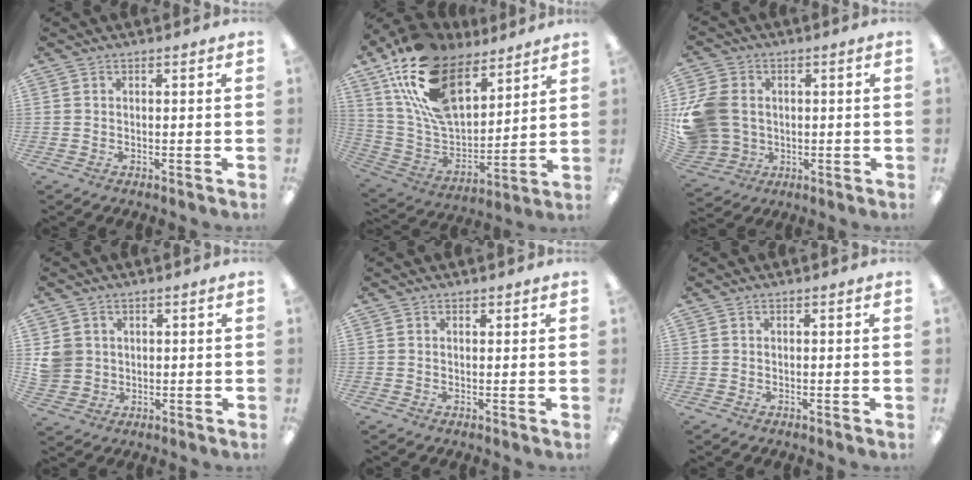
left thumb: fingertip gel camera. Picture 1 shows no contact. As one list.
[{"total": 22.4, "force": [13.6, 12.0, 13.2], "torque": [-0.264, -0.066, 0.252]}, {"total": 14.0, "force": [0.7, 11.9, 7.2], "torque": [-0.164, 0.016, 0.020]}, {"total": 5.4, "force": [1.3, 5.2, 0.9], "torque": [-0.014, 0.008, 0.027]}, {"total": 0.8, "force": [0.6, 0.5, 0.1], "torque": [0.006, -0.001, 0.010]}, {"total": 0.0}]